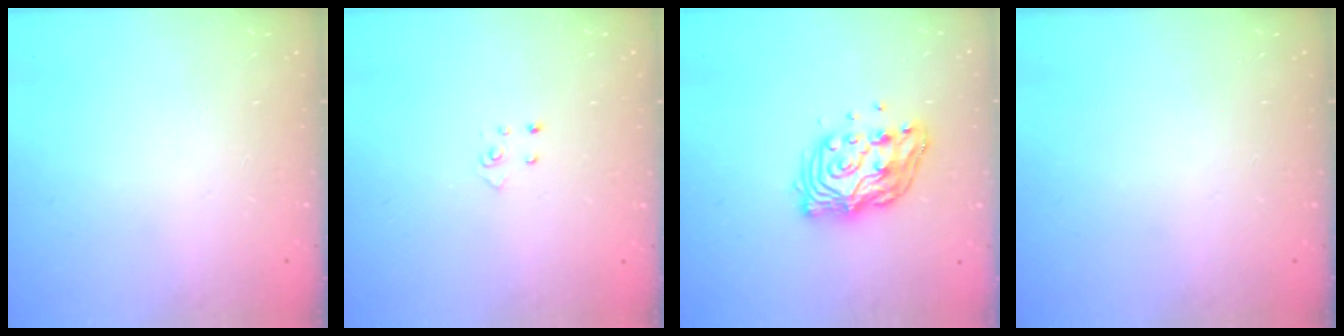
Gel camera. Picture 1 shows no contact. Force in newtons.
{"total": 2.6, "press": 2.6, "slide": 0.3}
{"total": 13.8, "press": 13.7, "slide": 1.6}
{"total": 0.0}